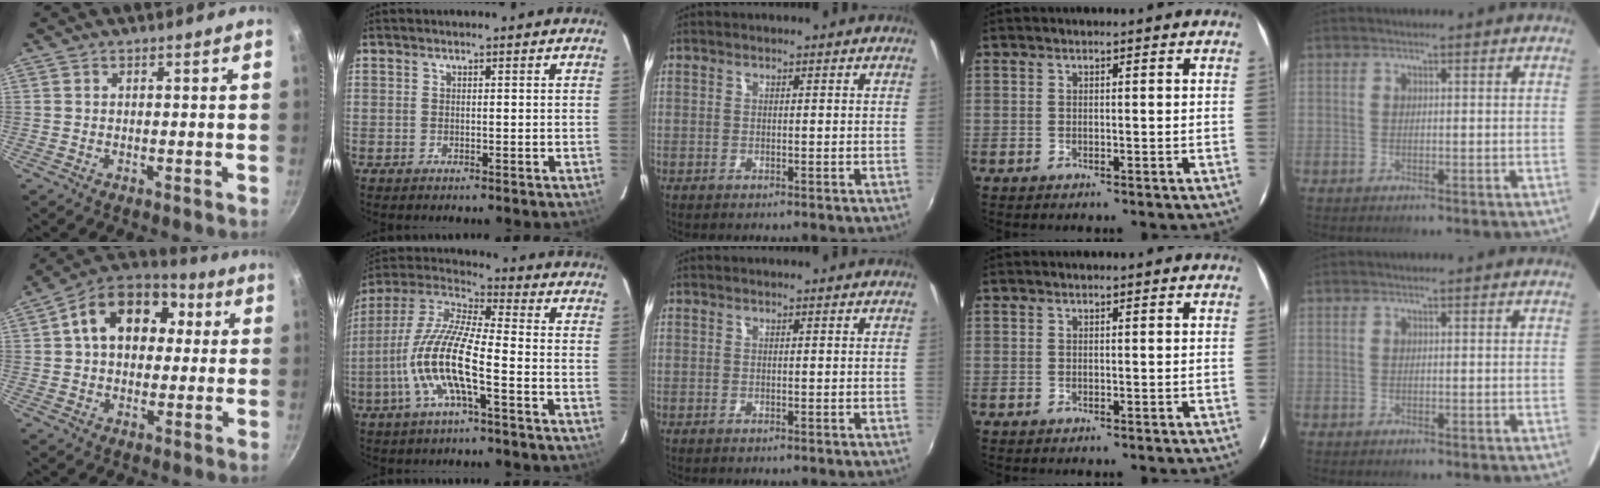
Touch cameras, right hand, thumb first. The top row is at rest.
{"thumb": {"total": 16.6, "force": [3.4, 11.9, 11.1], "torque": [-0.150, 0.027, 0.034]}, "index": {"total": 13.9, "force": [-4.7, 2.5, 12.8], "torque": [-0.262, -0.004, -0.098]}}